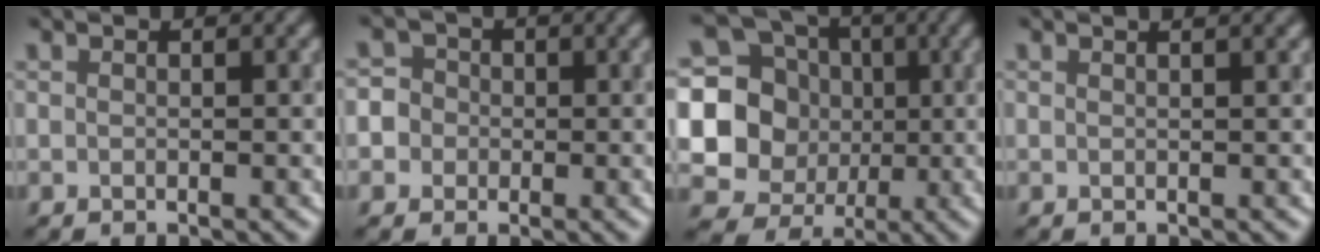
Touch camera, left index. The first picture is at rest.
{"total": 5.3, "force": [-1.2, 5.1, 1.1], "torque": [-0.006, 0.020, -0.052]}
{"total": 12.1, "force": [0.4, 11.4, 4.0], "torque": [-0.132, 0.018, -0.007]}
{"total": 1.3, "force": [0.8, 0.4, 0.9], "torque": [-0.005, 0.006, 0.000]}